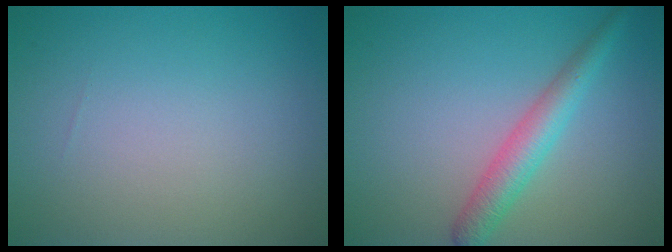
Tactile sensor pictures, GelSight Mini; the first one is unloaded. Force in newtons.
{"total": 3.3, "press": 3.3, "slide": 0.1}